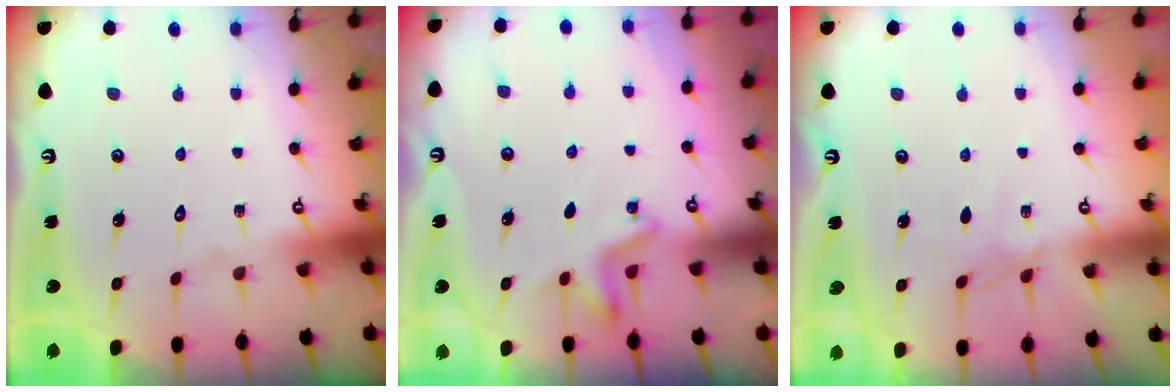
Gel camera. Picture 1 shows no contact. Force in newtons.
{"total": 4.3, "press": 4.1, "slide": 1.3}
{"total": 2.6, "press": 2.5, "slide": 0.5}